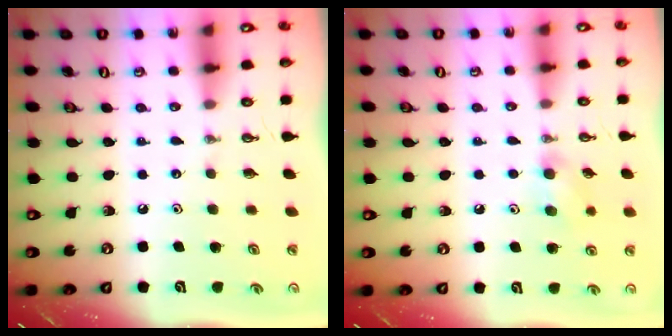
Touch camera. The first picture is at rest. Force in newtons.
{"total": 7.5, "press": 7.4, "slide": 1.2}